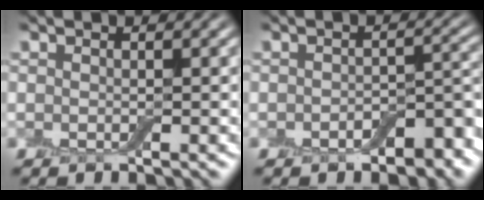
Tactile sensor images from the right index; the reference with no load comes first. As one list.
[{"total": 4.1, "force": [-2.2, 1.9, 2.9], "torque": [-0.040, 0.001, -0.031]}]